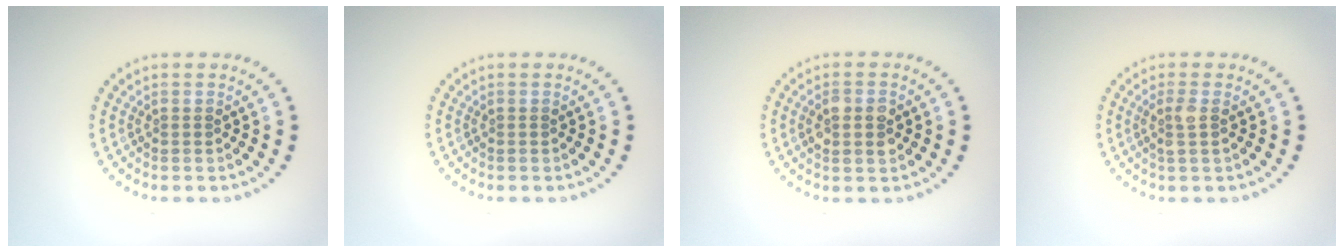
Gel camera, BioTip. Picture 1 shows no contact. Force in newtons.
{"total": 0.0}
{"total": 2.3, "press": 2.2, "slide": 0.4}
{"total": 1.6, "press": 1.4, "slide": 0.9}